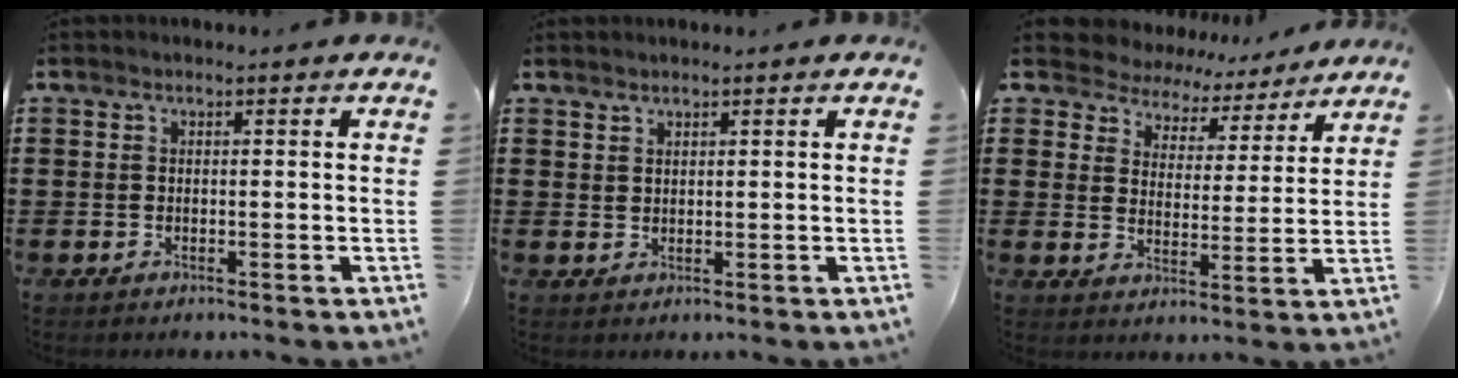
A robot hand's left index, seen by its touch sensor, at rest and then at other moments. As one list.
[{"total": 1.4, "force": [1.2, 0.6, 0.0], "torque": [-0.003, 0.001, 0.025]}, {"total": 6.3, "force": [6.1, 1.8, 0.2], "torque": [-0.041, -0.036, 0.108]}]